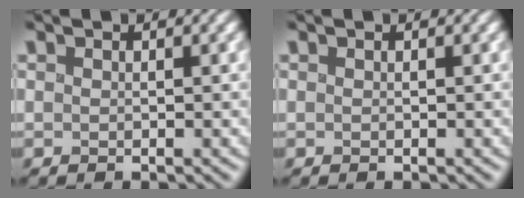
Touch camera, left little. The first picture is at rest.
{"total": 0.0}